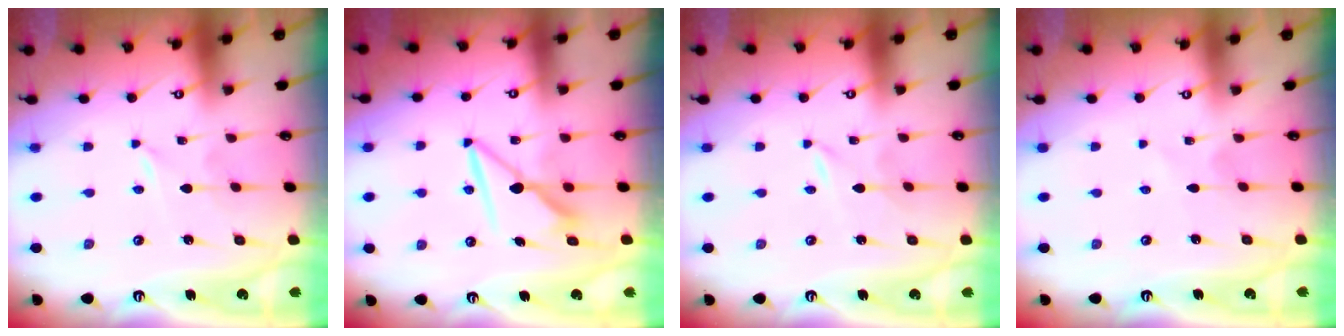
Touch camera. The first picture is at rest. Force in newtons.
{"total": 7.9, "press": 7.9, "slide": 0.2}
{"total": 0.0}
{"total": 2.3, "press": 2.2, "slide": 0.3}